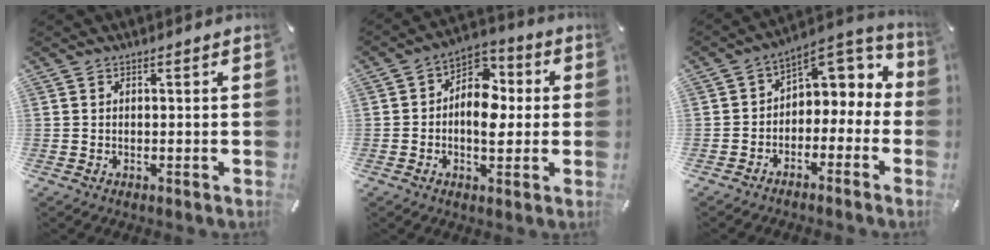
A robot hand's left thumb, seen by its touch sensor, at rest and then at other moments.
{"total": 9.8, "force": [-0.4, 7.1, 6.7], "torque": [-0.102, -0.004, -0.008]}
{"total": 5.6, "force": [0.6, 4.9, 2.5], "torque": [-0.038, -0.009, 0.011]}